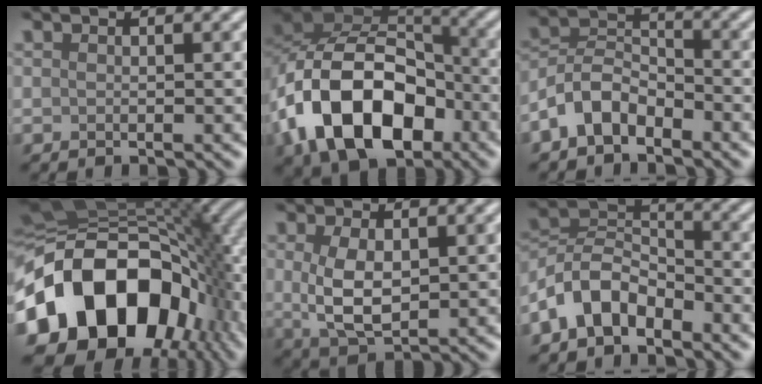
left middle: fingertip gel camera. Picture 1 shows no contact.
{"total": 14.2, "force": [-5.3, 9.1, 9.5], "torque": [-0.178, 0.001, -0.105]}
{"total": 4.8, "force": [-3.0, 2.8, 2.5], "torque": [-0.049, 0.010, -0.069]}
{"total": 19.1, "force": [-4.6, 13.6, 12.7], "torque": [-0.244, -0.013, -0.083]}
{"total": 4.7, "force": [0.5, 2.6, 3.9], "torque": [-0.089, -0.002, 0.018]}
{"total": 5.8, "force": [-3.5, 3.4, 3.1], "torque": [-0.057, 0.008, -0.082]}